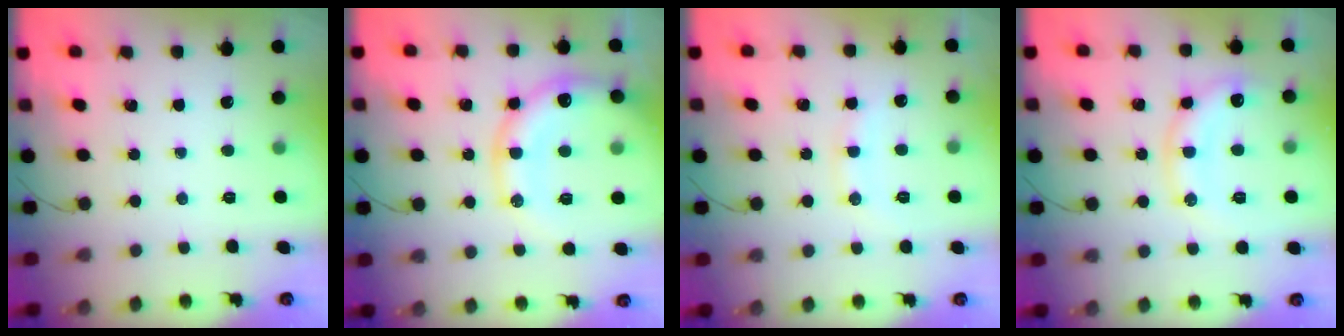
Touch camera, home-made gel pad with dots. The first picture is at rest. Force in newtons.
{"total": 19.8, "press": 19.5, "slide": 3.2}
{"total": 9.2, "press": 9.2, "slide": 0.9}
{"total": 12.4, "press": 12.4, "slide": 0.8}